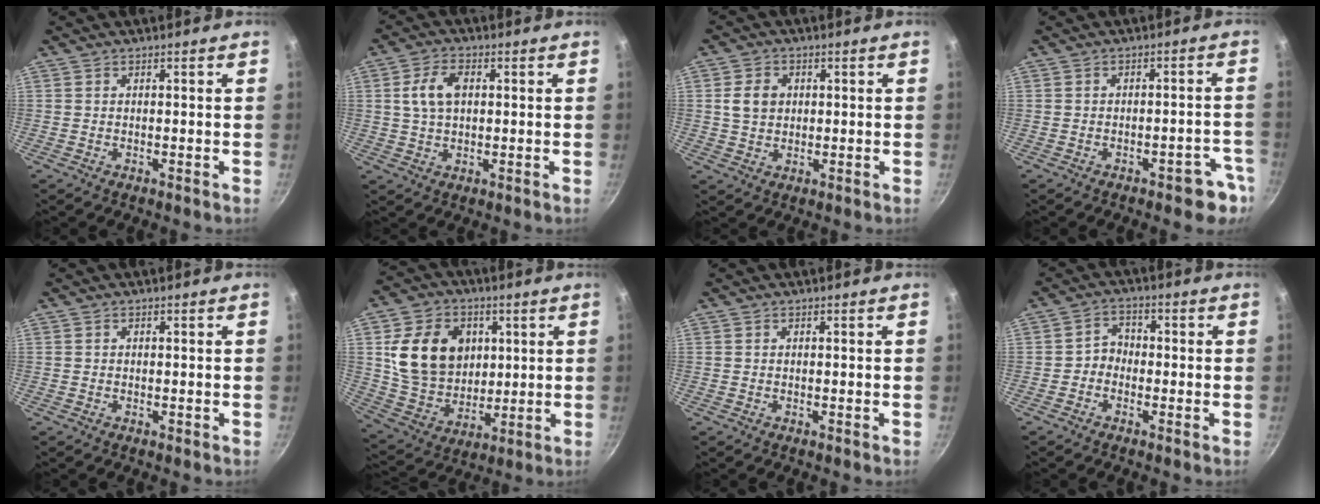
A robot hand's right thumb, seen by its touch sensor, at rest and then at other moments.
{"total": 6.7, "force": [1.3, 4.1, 5.1], "torque": [-0.098, 0.008, 0.025]}
{"total": 5.3, "force": [0.9, 4.3, 2.8], "torque": [-0.037, -0.001, 0.017]}
{"total": 6.5, "force": [-3.8, 2.6, 4.5], "torque": [-0.038, 0.035, -0.043]}
{"total": 0.0}
{"total": 17.6, "force": [4.0, 14.0, 9.9], "torque": [-0.144, -0.007, 0.083]}
{"total": 0.0}
{"total": 3.7, "force": [-1.1, 3.1, 1.8], "torque": [-0.009, 0.020, -0.032]}